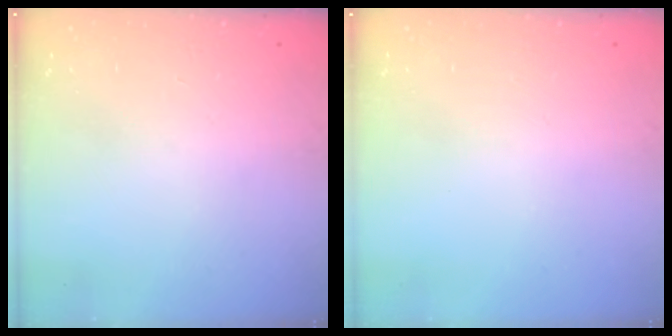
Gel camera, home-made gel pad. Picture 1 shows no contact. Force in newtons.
{"total": 0.0}